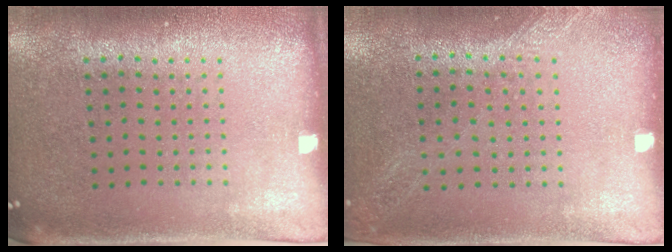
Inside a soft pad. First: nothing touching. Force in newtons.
{"total": 1.2, "press": 1.2, "slide": 0.4}